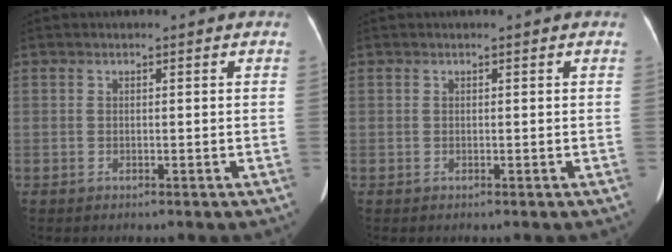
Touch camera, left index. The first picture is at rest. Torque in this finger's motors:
{"motor_torque": [-0.25, 0.09, 0.00, 0.00]}